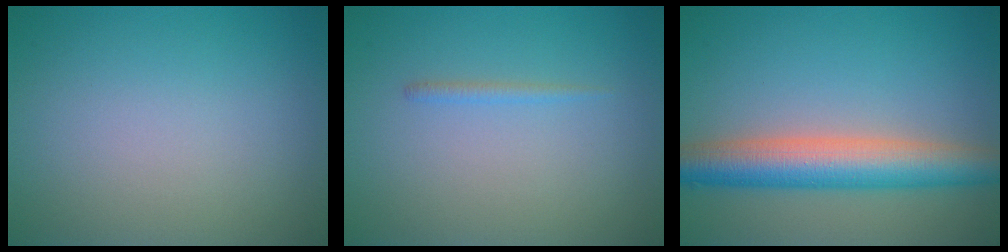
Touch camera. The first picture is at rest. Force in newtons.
{"total": 0.8, "press": 0.8, "slide": 0.1}
{"total": 6.9, "press": 6.9, "slide": 0.4}